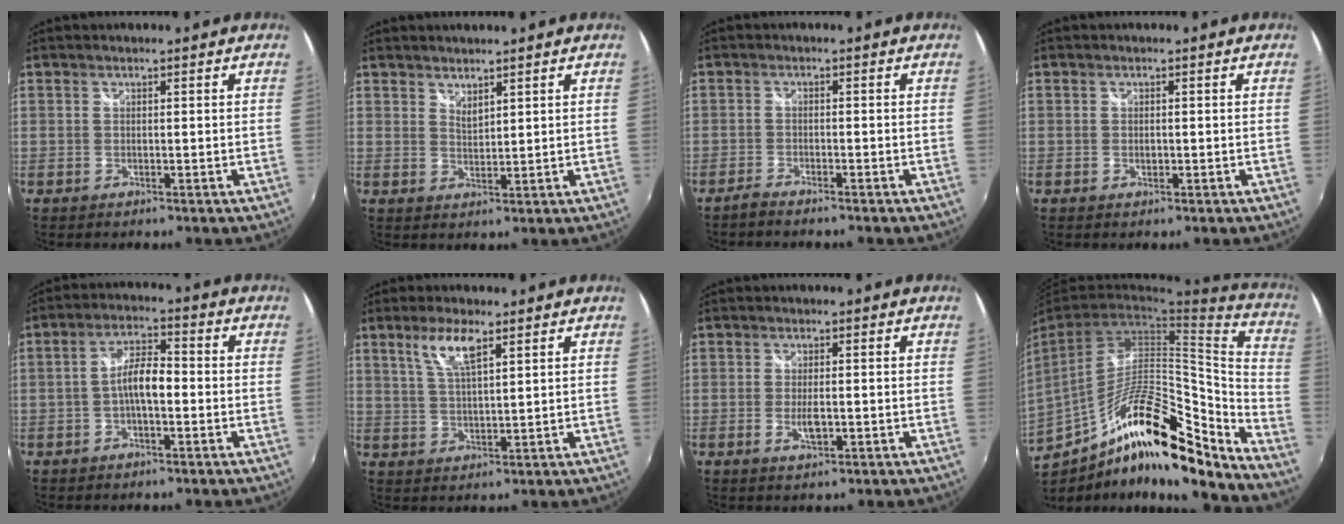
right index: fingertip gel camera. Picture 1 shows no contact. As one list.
[{"total": 2.2, "force": [2.0, 0.6, 0.8], "torque": [-0.011, 0.001, 0.036]}, {"total": 2.6, "force": [-2.3, 0.4, 0.9], "torque": [-0.032, -0.004, -0.046]}, {"total": 0.8, "force": [-0.2, 0.6, 0.6], "torque": [-0.010, 0.002, -0.003]}, {"total": 5.9, "force": [-1.3, 2.0, 5.3], "torque": [-0.101, 0.015, -0.024]}, {"total": 6.1, "force": [3.4, 1.6, 4.9], "torque": [-0.095, 0.004, 0.069]}, {"total": 4.1, "force": [-1.2, 1.2, 3.7], "torque": [-0.077, -0.006, -0.023]}, {"total": 21.0, "force": [-13.8, 5.7, 14.8], "torque": [-0.245, -0.004, -0.235]}]